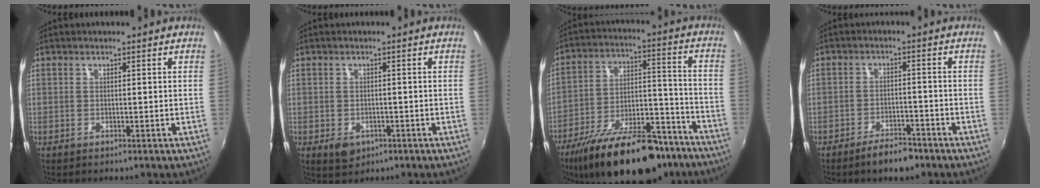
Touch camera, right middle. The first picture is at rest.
{"total": 3.7, "force": [-1.7, 2.7, 2.0], "torque": [-0.040, -0.007, -0.023]}
{"total": 25.7, "force": [-19.1, 9.7, 14.3], "torque": [-0.246, -0.006, -0.276]}
{"total": 5.5, "force": [-4.4, 1.9, 2.7], "torque": [-0.064, 0.003, -0.065]}